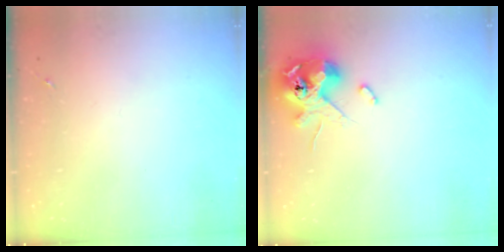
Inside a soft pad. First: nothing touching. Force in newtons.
{"total": 12.7, "press": 12.5, "slide": 2.1}